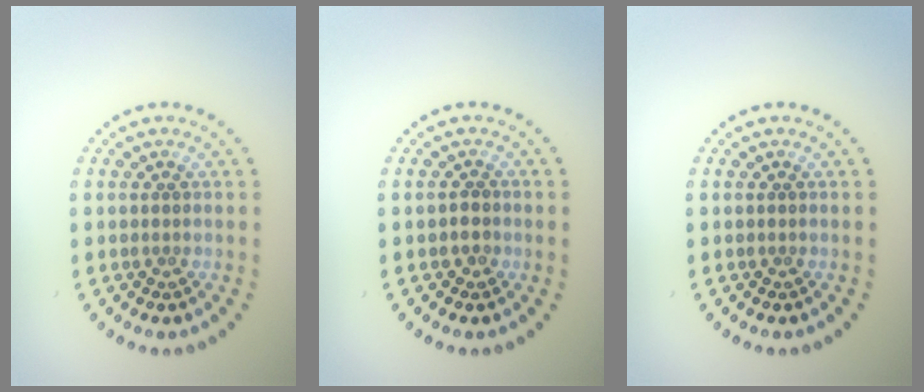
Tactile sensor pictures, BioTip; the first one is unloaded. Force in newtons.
{"total": 0.7, "press": 0.5, "slide": 0.4}
{"total": 0.0}